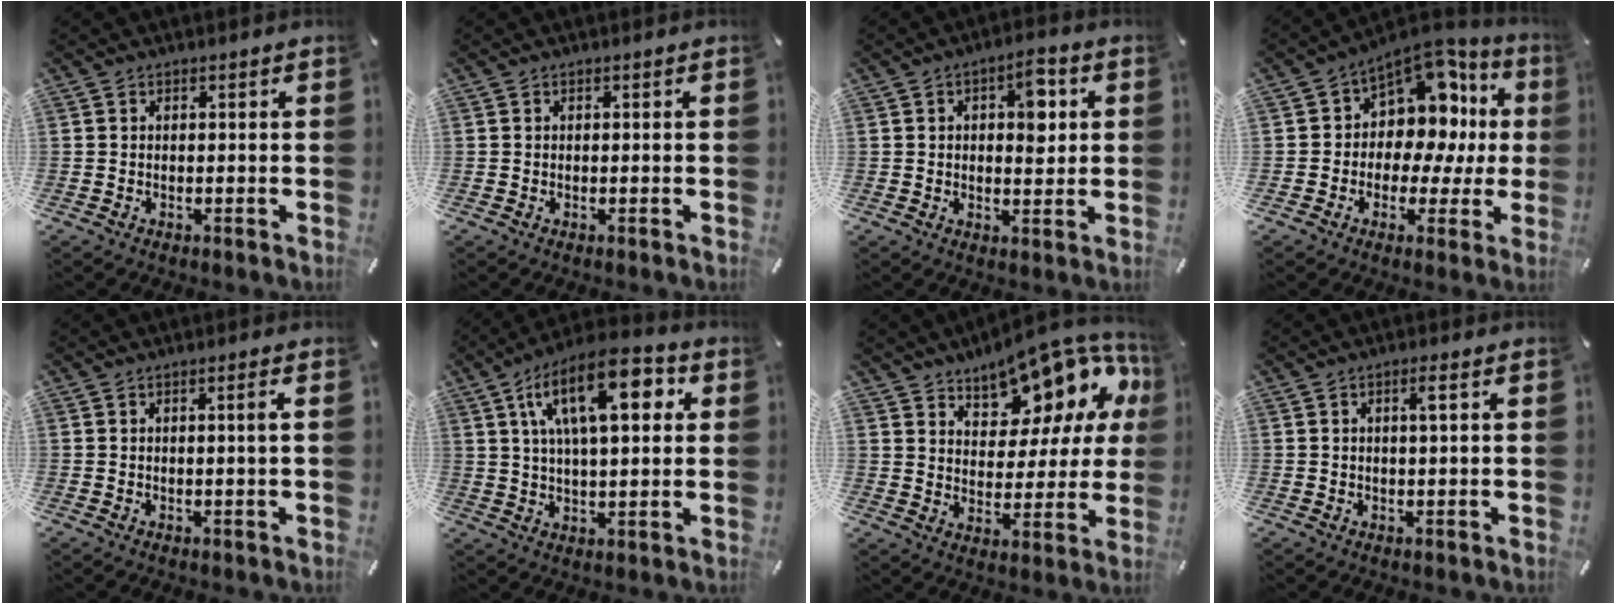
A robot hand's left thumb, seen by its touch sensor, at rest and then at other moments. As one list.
[{"total": 0.0}, {"total": 7.8, "force": [1.7, 4.3, 6.3], "torque": [-0.075, -0.006, 0.022]}, {"total": 12.0, "force": [5.0, 9.0, 6.2], "torque": [-0.073, -0.061, 0.089]}, {"total": 2.2, "force": [0.2, -0.1, 2.1], "torque": [-0.038, -0.002, 0.001]}, {"total": 17.2, "force": [6.4, 7.3, 14.2], "torque": [-0.233, -0.006, 0.101]}, {"total": 14.4, "force": [11.3, 7.0, 5.3], "torque": [-0.072, -0.101, 0.196]}, {"total": 2.5, "force": [0.7, 0.4, 2.4], "torque": [-0.048, 0.004, 0.010]}]